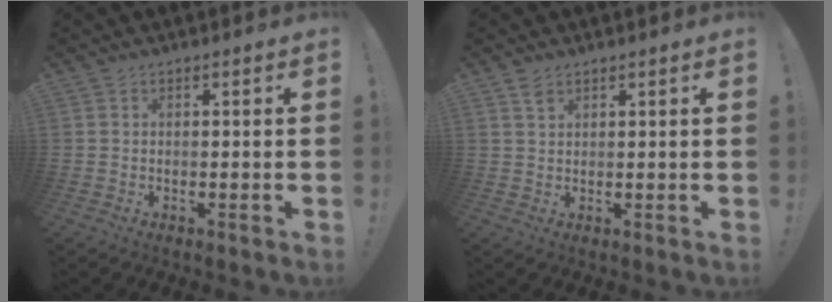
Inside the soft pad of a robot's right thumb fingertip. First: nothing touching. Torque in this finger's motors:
{"motor_torque": [-0.21, 0.28, 0.06, -0.10, 0.01]}